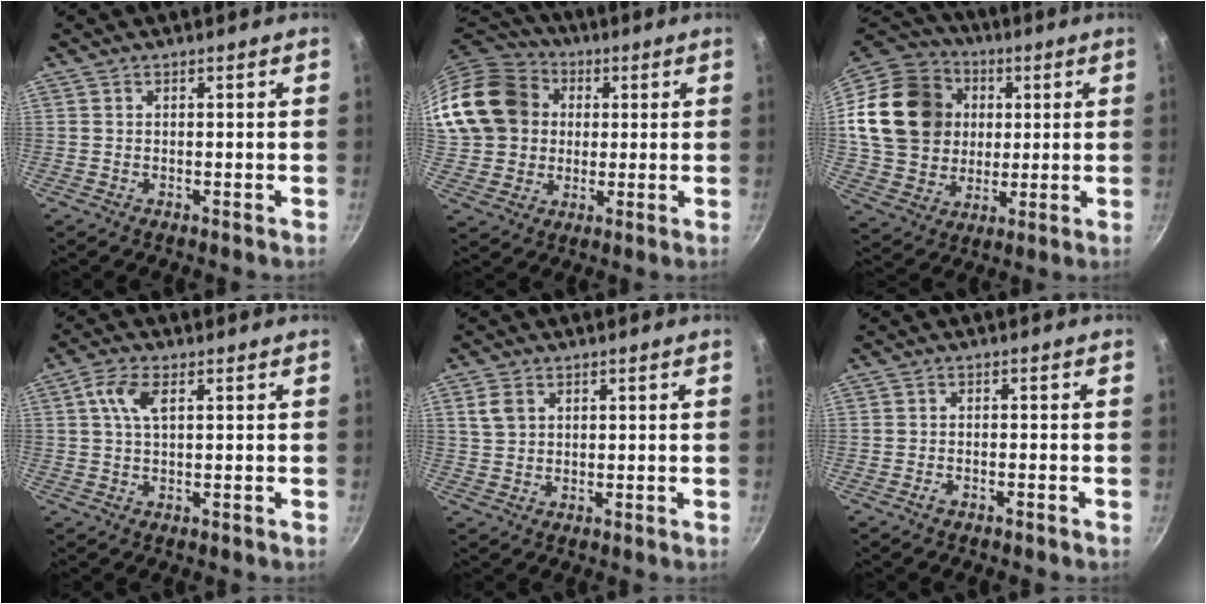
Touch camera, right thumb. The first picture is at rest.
{"total": 19.5, "force": [4.1, 16.5, 9.6], "torque": [-0.175, 0.029, 0.082]}
{"total": 22.4, "force": [3.7, 18.8, 11.6], "torque": [-0.198, 0.019, 0.073]}
{"total": 4.7, "force": [1.3, 2.0, 4.1], "torque": [-0.086, 0.009, 0.026]}
{"total": 3.5, "force": [1.5, 2.5, 2.0], "torque": [-0.029, 0.001, 0.032]}
{"total": 1.3, "force": [-1.1, 0.3, 0.7], "torque": [-0.022, 0.012, -0.020]}